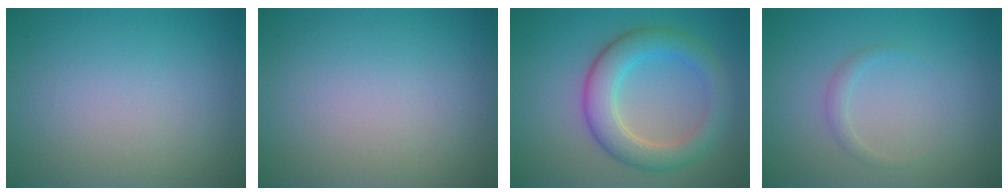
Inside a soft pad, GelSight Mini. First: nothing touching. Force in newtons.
{"total": 0.0}
{"total": 5.2, "press": 5.2, "slide": 0.2}
{"total": 1.0, "press": 1.0, "slide": 0.1}